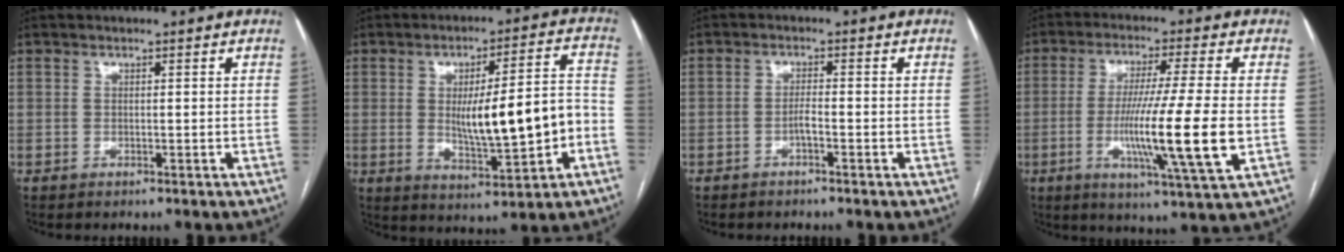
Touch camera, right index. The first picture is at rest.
{"total": 13.5, "force": [-1.9, 2.4, 13.1], "torque": [-0.202, 0.012, -0.016]}
{"total": 1.7, "force": [-0.9, 0.1, 1.4], "torque": [-0.025, 0.002, -0.019]}
{"total": 14.3, "force": [-2.6, -0.9, 14.1], "torque": [-0.254, -0.028, -0.051]}